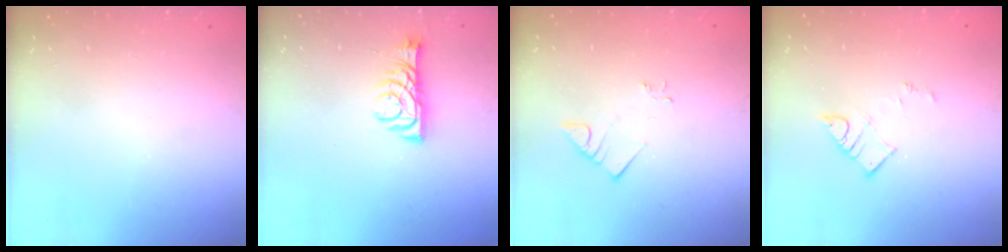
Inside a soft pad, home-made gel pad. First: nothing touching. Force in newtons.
{"total": 8.1, "press": 8.1, "slide": 0.1}
{"total": 2.5, "press": 2.5, "slide": 0.3}
{"total": 4.9, "press": 4.9, "slide": 0.3}